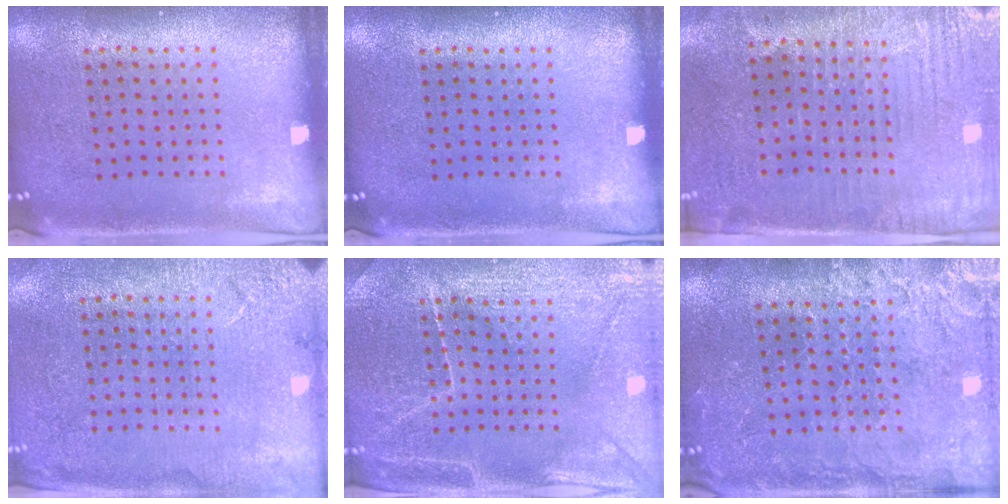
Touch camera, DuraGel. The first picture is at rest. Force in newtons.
{"total": 0.0}
{"total": 3.1, "press": 2.8, "slide": 1.4}
{"total": 2.7, "press": 2.7, "slide": 0.1}
{"total": 3.6, "press": 3.5, "slide": 0.7}
{"total": 3.3, "press": 3.1, "slide": 0.9}